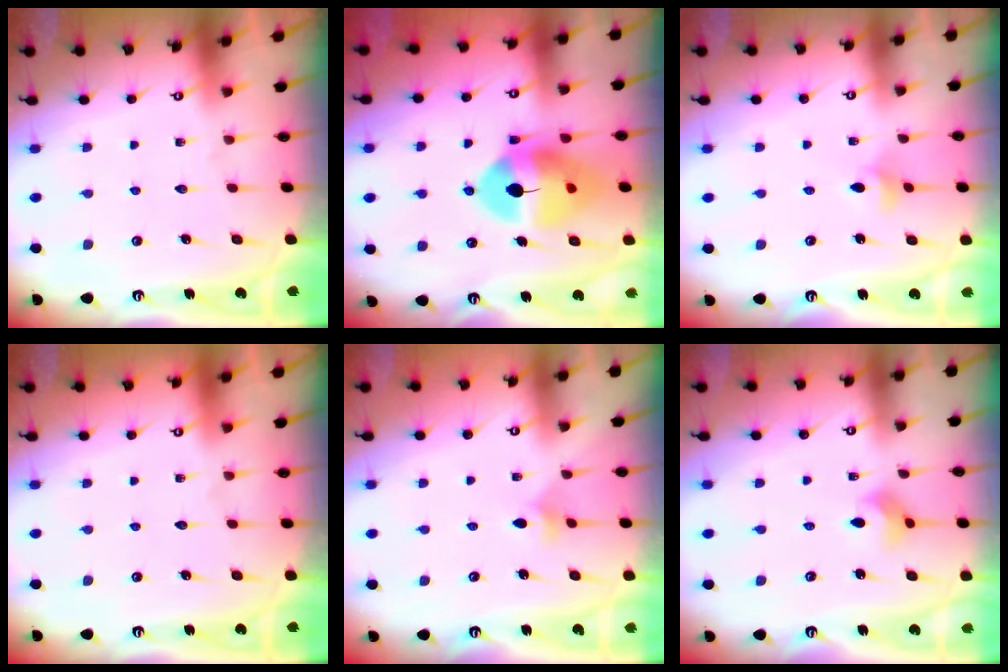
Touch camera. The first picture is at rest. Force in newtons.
{"total": 13.6, "press": 13.5, "slide": 2.1}
{"total": 3.4, "press": 3.3, "slide": 0.7}
{"total": 0.0}
{"total": 4.7, "press": 4.6, "slide": 0.7}
{"total": 5.2, "press": 5.2, "slide": 0.6}